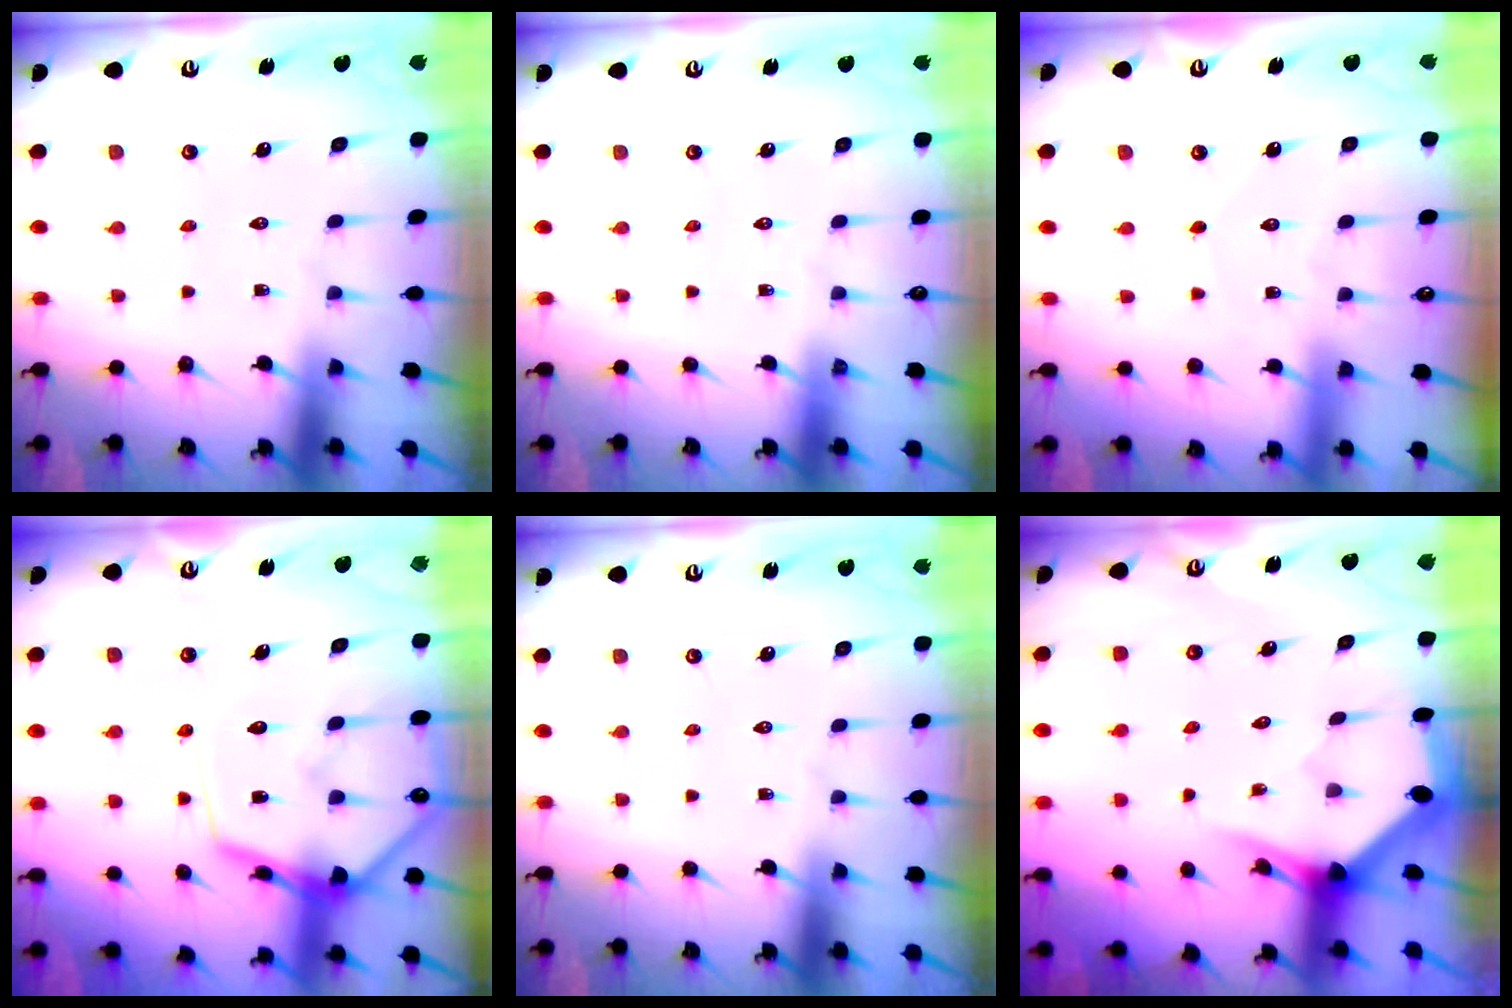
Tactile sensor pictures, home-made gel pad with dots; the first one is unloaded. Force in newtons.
{"total": 0.0}
{"total": 3.5, "press": 3.5, "slide": 0.4}
{"total": 14.1, "press": 14.1, "slide": 1.2}
{"total": 0.0}
{"total": 3.1, "press": 3.1, "slide": 0.1}